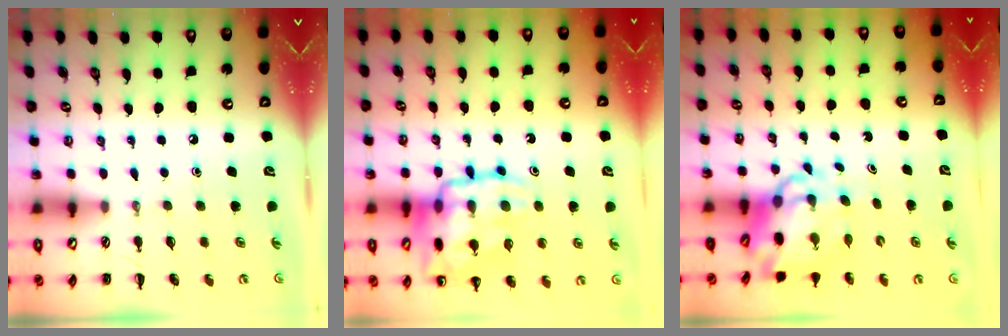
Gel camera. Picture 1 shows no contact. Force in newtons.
{"total": 20.0, "press": 19.8, "slide": 2.3}
{"total": 9.6, "press": 9.1, "slide": 3.1}